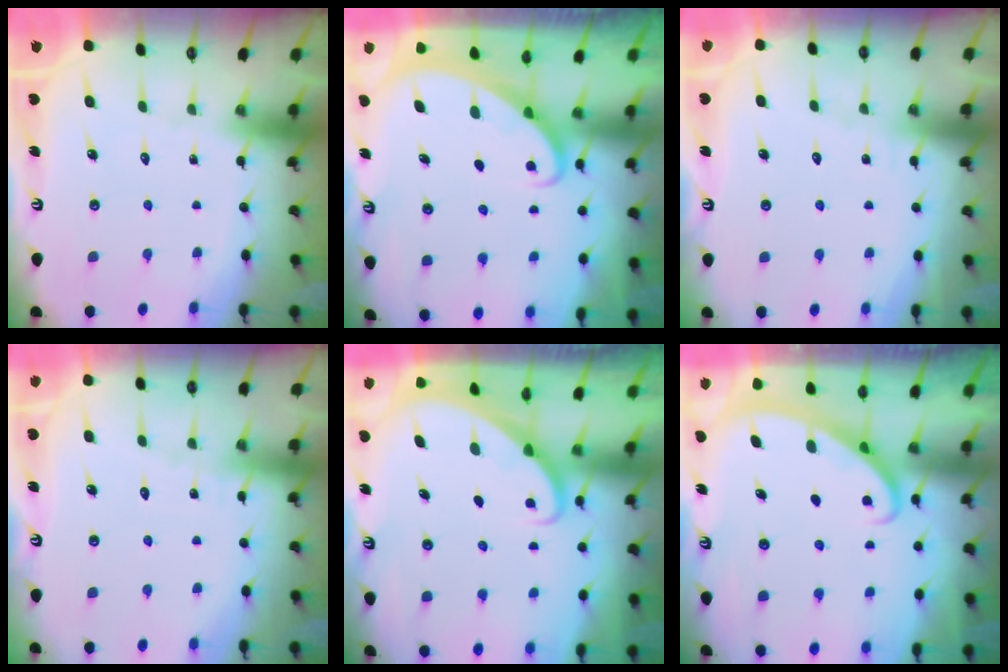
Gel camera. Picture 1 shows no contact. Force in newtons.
{"total": 2.0, "press": 2.0, "slide": 0.2}
{"total": 4.0, "press": 4.0, "slide": 0.4}
{"total": 2.9, "press": 2.8, "slide": 0.3}
{"total": 1.8, "press": 1.7, "slide": 0.1}
{"total": 2.6, "press": 2.6, "slide": 0.4}